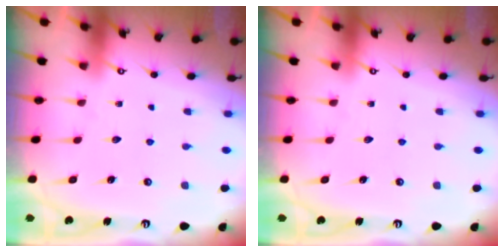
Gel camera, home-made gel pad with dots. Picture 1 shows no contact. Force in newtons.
{"total": 0.0}